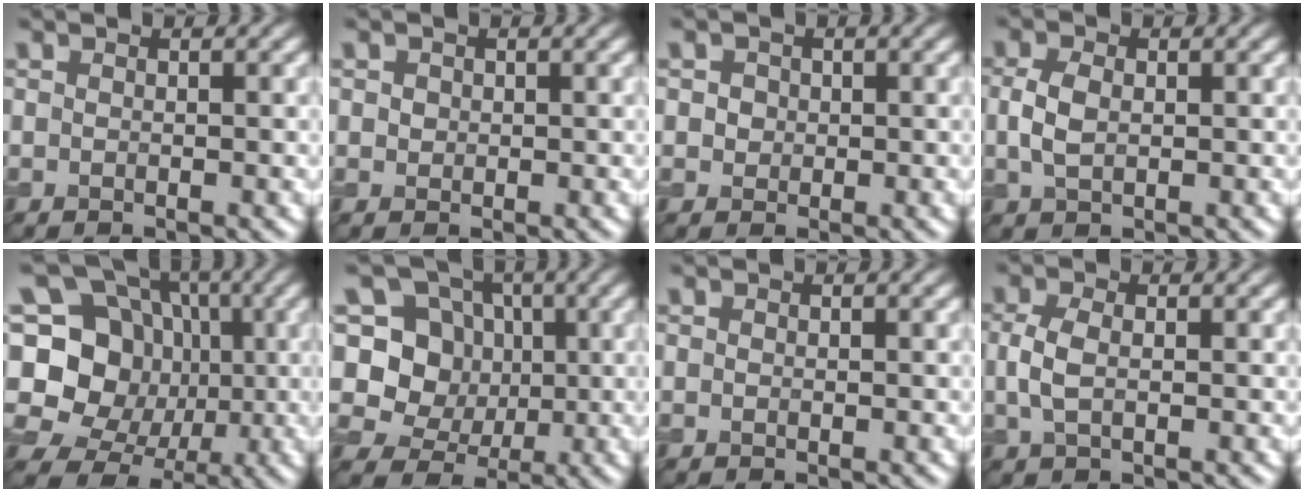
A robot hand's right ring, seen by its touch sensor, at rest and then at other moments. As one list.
[{"total": 0.8, "force": [0.2, 0.7, 0.2], "torque": [-0.001, -0.001, 0.003]}, {"total": 1.6, "force": [0.4, 1.4, 0.6], "torque": [-0.007, 0.004, 0.007]}, {"total": 2.7, "force": [0.2, 1.8, 2.0], "torque": [-0.050, 0.001, 0.004]}, {"total": 15.7, "force": [0.0, 14.1, 6.8], "torque": [-0.175, 0.056, -0.028]}, {"total": 8.5, "force": [1.4, 7.7, 3.3], "torque": [-0.068, 0.022, 0.001]}, {"total": 0.0}, {"total": 2.5, "force": [0.1, 1.4, 2.0], "torque": [-0.052, 0.000, 0.000]}]